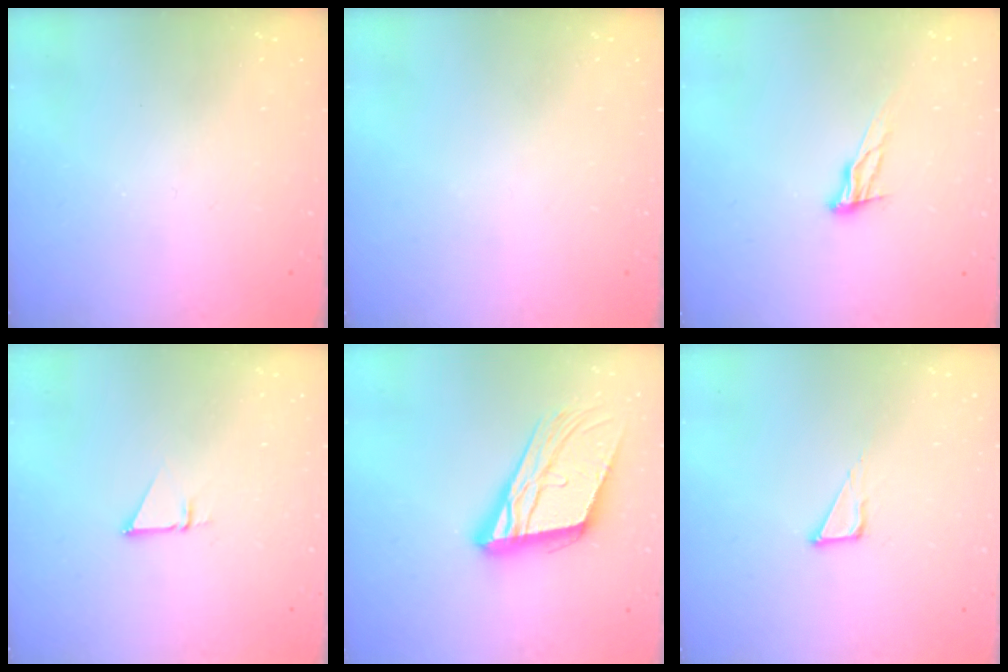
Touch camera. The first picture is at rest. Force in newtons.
{"total": 0.0}
{"total": 9.2, "press": 8.9, "slide": 2.5}
{"total": 1.4, "press": 1.4, "slide": 0.0}
{"total": 18.4, "press": 18.1, "slide": 2.9}
{"total": 3.6, "press": 3.6, "slide": 0.3}